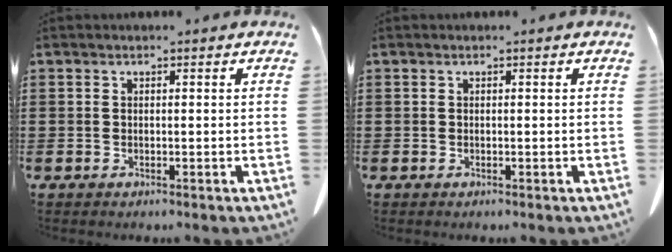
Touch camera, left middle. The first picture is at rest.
{"total": 0.0}